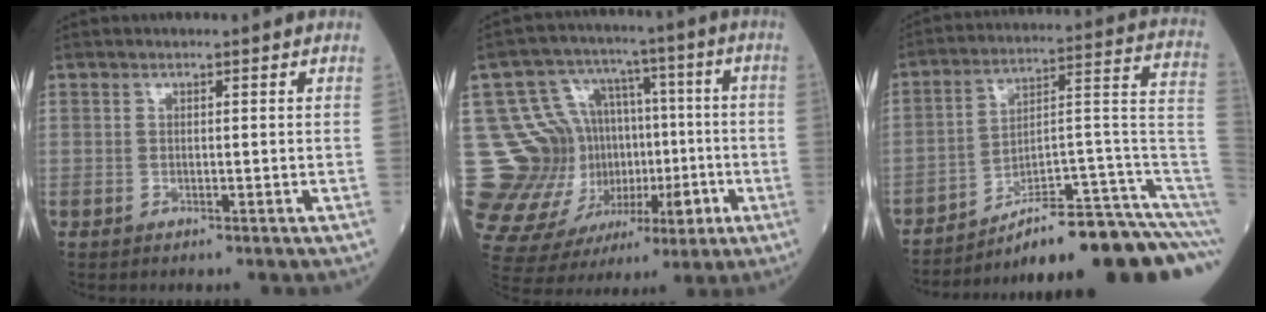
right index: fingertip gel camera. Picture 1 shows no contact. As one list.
[{"total": 20.6, "force": [-0.7, 17.2, 11.3], "torque": [-0.227, 0.067, 0.029]}, {"total": 20.0, "force": [-15.1, 0.9, 13.0], "torque": [-0.110, 0.047, -0.225]}]